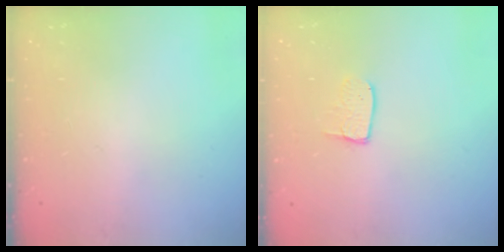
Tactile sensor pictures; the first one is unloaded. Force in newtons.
{"total": 4.2, "press": 4.2, "slide": 0.3}